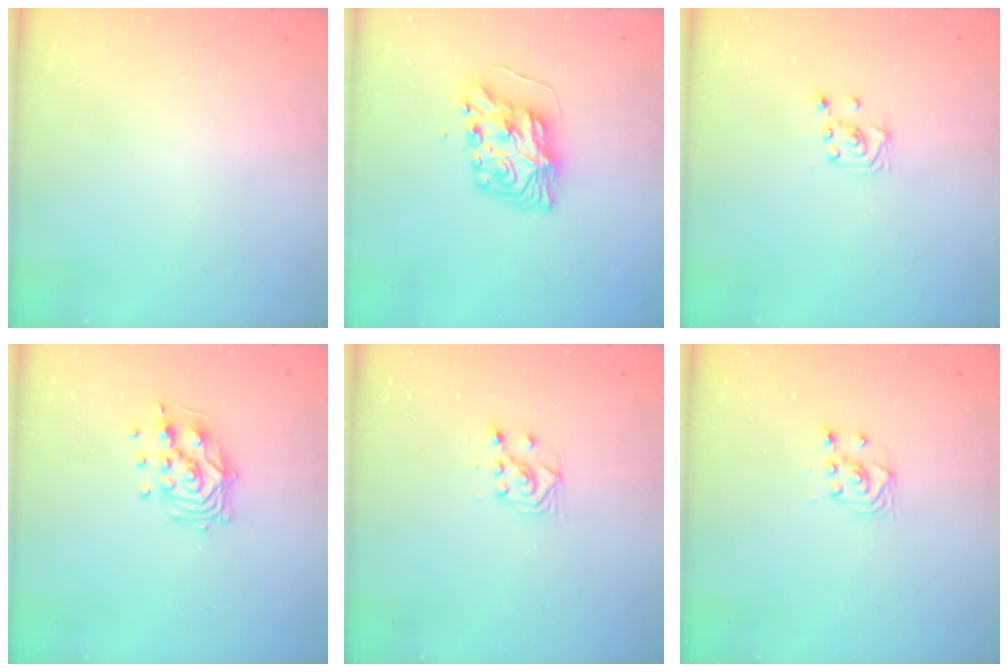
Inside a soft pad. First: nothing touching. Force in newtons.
{"total": 9.1, "press": 9.0, "slide": 0.6}
{"total": 2.0, "press": 2.0, "slide": 0.2}
{"total": 10.8, "press": 10.7, "slide": 1.1}
{"total": 5.7, "press": 5.6, "slide": 0.9}
{"total": 3.1, "press": 2.8, "slide": 1.3}